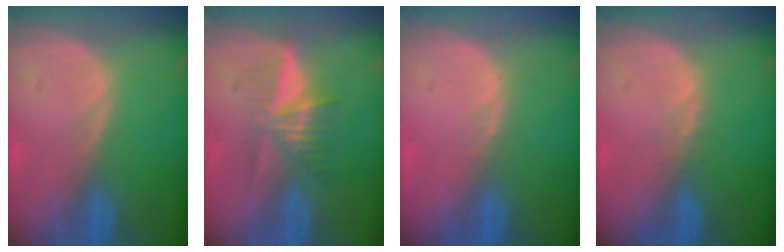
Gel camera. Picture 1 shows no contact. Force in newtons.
{"total": 5.2, "press": 5.1, "slide": 1.2}
{"total": 0.5, "press": 0.5, "slide": 0.1}
{"total": 0.8, "press": 0.8, "slide": 0.3}